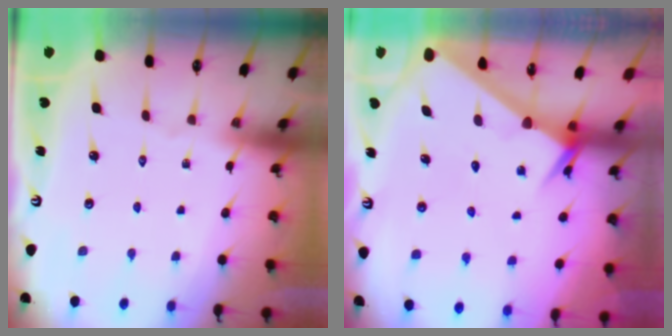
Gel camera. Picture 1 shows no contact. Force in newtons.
{"total": 2.6, "press": 2.6, "slide": 0.1}